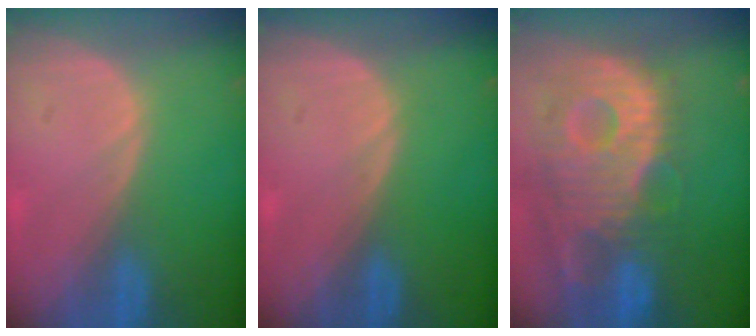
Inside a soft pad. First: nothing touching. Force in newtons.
{"total": 0.0}
{"total": 13.0, "press": 11.3, "slide": 6.3}